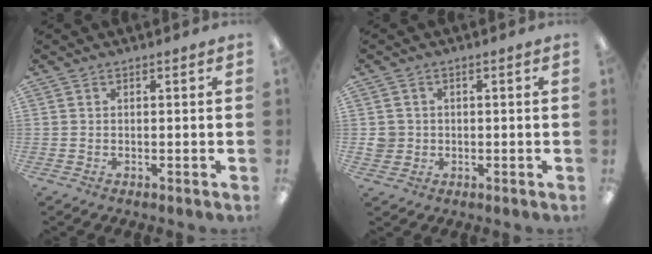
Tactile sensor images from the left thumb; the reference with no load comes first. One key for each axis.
{"total": 3.4, "fx": -0.1, "fy": 3.4, "fz": 0.5, "tx": -0.006, "ty": 0.004, "tz": -0.002}